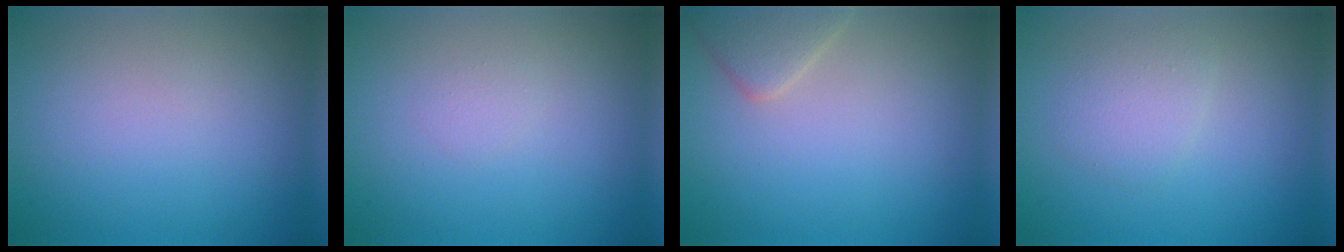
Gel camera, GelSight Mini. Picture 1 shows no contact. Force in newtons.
{"total": 0.6, "press": 0.6, "slide": 0.0}
{"total": 2.7, "press": 2.7, "slide": 0.2}
{"total": 1.9, "press": 1.9, "slide": 0.1}